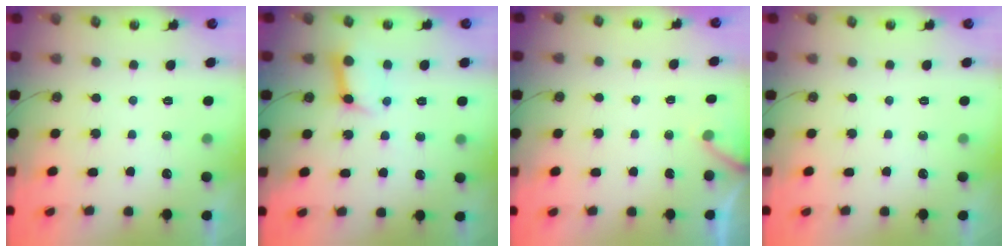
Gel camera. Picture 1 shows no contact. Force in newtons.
{"total": 10.5, "press": 10.4, "slide": 1.2}
{"total": 3.0, "press": 3.0, "slide": 0.1}
{"total": 0.0}